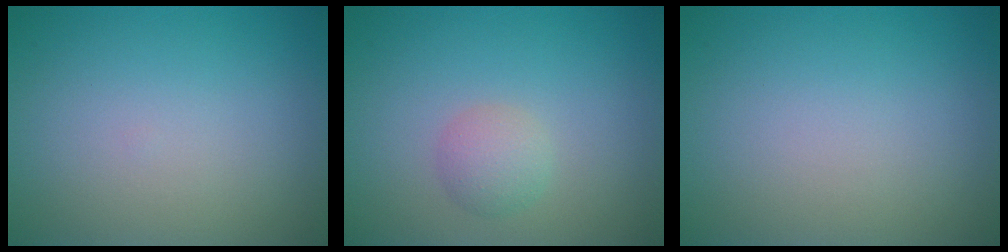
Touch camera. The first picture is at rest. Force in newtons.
{"total": 1.9, "press": 1.9, "slide": 0.1}
{"total": 0.0}